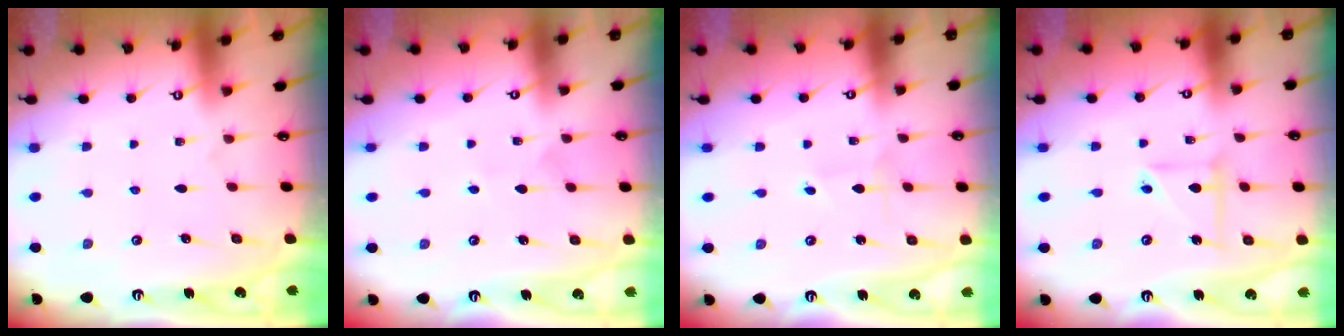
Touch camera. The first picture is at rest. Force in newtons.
{"total": 3.0, "press": 2.9, "slide": 0.9}
{"total": 0.6, "press": 0.6, "slide": 0.1}
{"total": 5.1, "press": 5.0, "slide": 0.5}